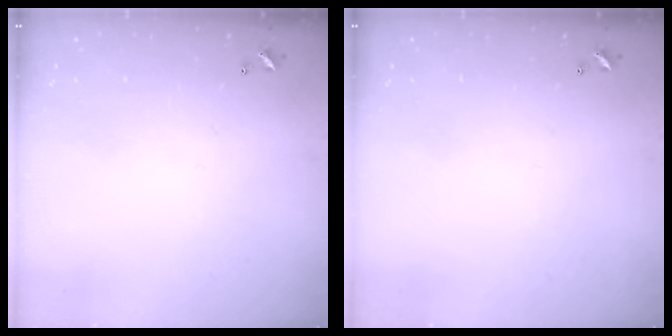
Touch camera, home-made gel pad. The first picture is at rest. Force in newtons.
{"total": 0.0}